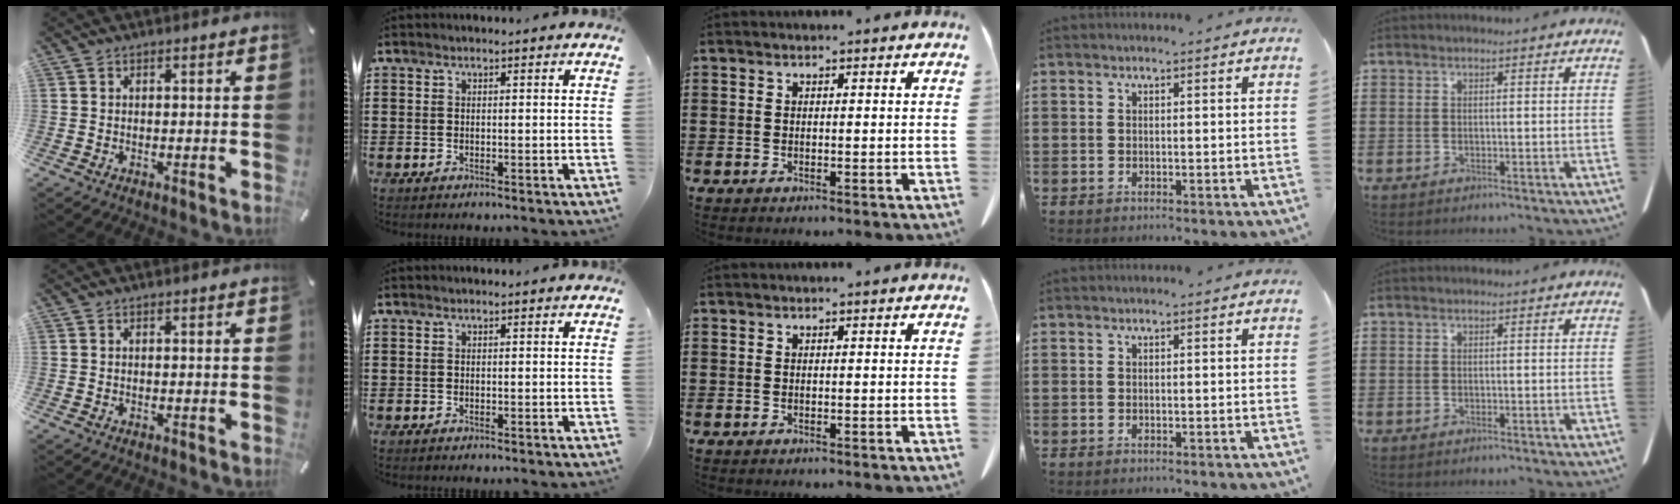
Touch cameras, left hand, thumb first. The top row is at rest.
{}